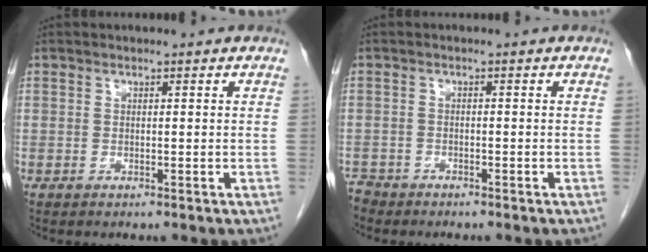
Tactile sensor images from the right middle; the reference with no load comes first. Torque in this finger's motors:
{"motor_torque": [0.83, -1.31, 1.05, 0.21]}